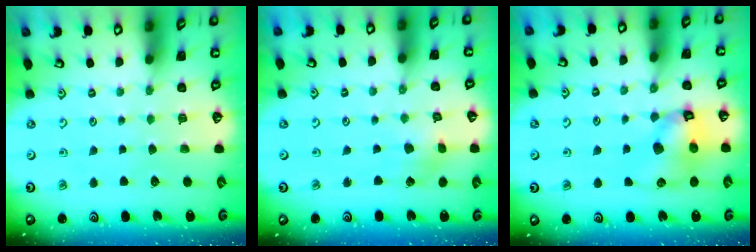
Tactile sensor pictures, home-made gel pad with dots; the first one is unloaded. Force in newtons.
{"total": 2.8, "press": 2.8, "slide": 0.4}
{"total": 10.9, "press": 10.8, "slide": 1.5}